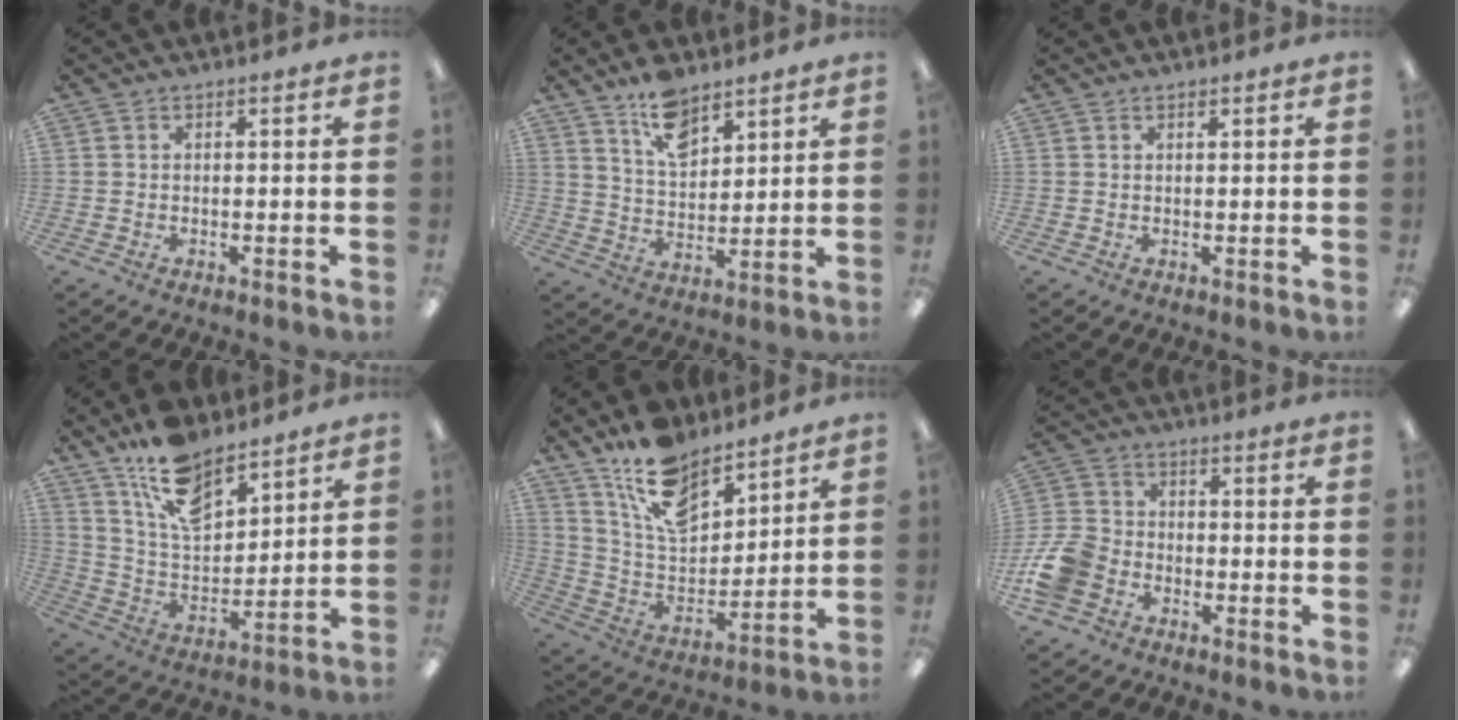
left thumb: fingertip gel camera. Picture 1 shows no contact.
{"total": 10.6, "force": [7.5, 5.4, 5.2], "torque": [-0.084, -0.038, 0.134]}
{"total": 0.6, "force": [0.6, 0.1, 0.2], "torque": [-0.005, 0.001, 0.010]}
{"total": 14.1, "force": [10.1, 6.6, 7.3], "torque": [-0.138, -0.054, 0.187]}
{"total": 14.9, "force": [11.2, 6.9, 7.0], "torque": [-0.141, -0.063, 0.209]}
{"total": 10.6, "force": [-4.9, 7.8, 5.2], "torque": [-0.109, 0.042, -0.088]}